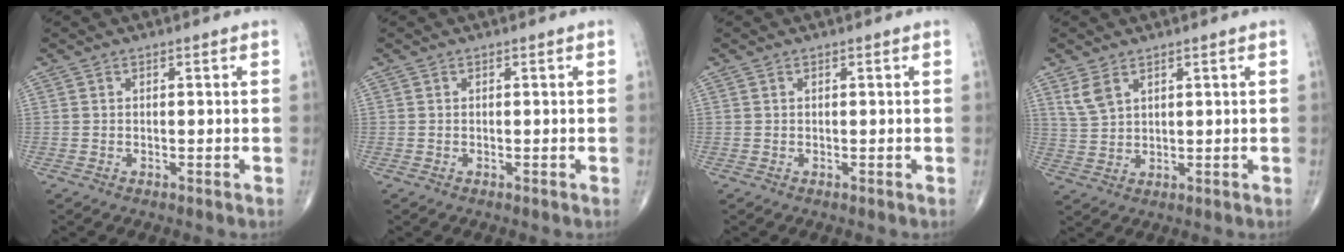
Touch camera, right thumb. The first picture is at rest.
{"total": 0.0}
{"total": 0.0}
{"total": 4.1, "force": [2.5, 2.2, 2.5], "torque": [-0.049, -0.006, 0.060]}